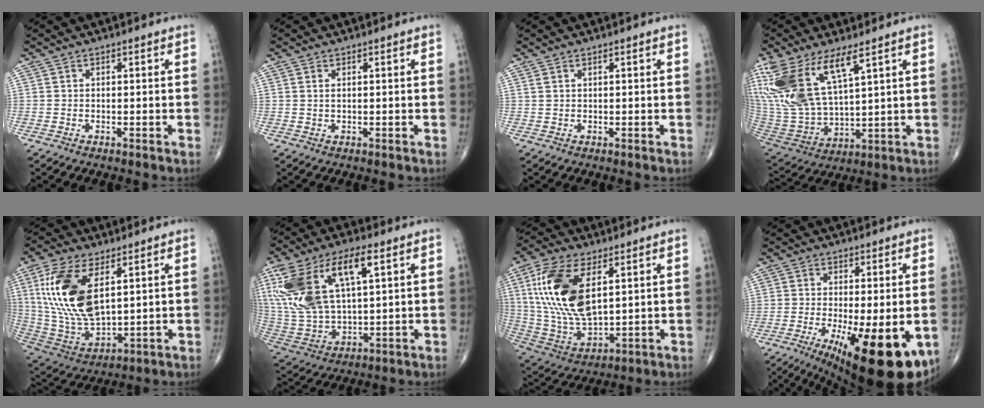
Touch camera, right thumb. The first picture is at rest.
{"total": 0.9, "force": [0.4, 0.3, 0.7], "torque": [-0.017, 0.003, 0.010]}
{"total": 0.8, "force": [0.6, 0.2, 0.5], "torque": [-0.013, 0.005, 0.016]}
{"total": 20.3, "force": [10.3, 8.1, 15.6], "torque": [-0.351, -0.039, 0.219]}
{"total": 18.7, "force": [5.7, 9.1, 15.4], "torque": [-0.311, -0.026, 0.119]}
{"total": 22.8, "force": [8.5, 10.3, 18.5], "torque": [-0.391, 0.000, 0.167]}
{"total": 19.7, "force": [5.8, 9.7, 16.1], "torque": [-0.326, -0.023, 0.117]}
{"total": 19.3, "force": [-6.9, 6.2, 16.9], "torque": [-0.214, -0.024, -0.086]}